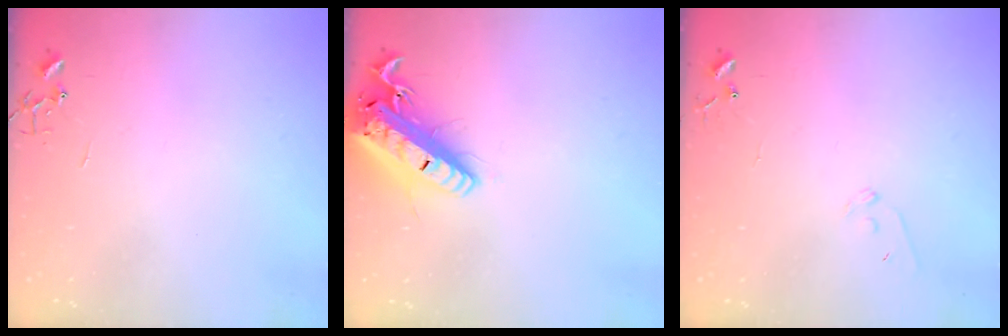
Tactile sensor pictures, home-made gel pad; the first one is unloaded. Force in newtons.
{"total": 21.8, "press": 21.4, "slide": 4.2}
{"total": 6.8, "press": 6.7, "slide": 0.5}